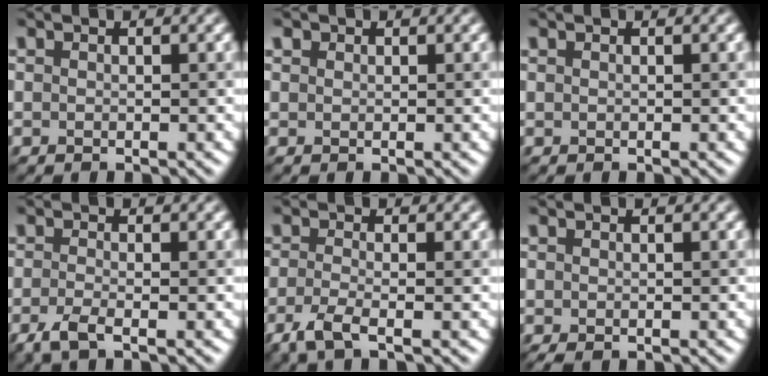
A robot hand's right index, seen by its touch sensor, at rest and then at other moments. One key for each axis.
{"total": 0.7, "fx": 0.5, "fy": 0.4, "fz": 0.1, "tx": 0.000, "ty": 0.002, "tz": 0.004}
{"total": 0.0}
{"total": 2.3, "fx": -1.5, "fy": 0.5, "fz": 1.7, "tx": -0.043, "ty": -0.007, "tz": -0.036}
{"total": 2.8, "fx": -1.7, "fy": 0.6, "fz": 2.1, "tx": -0.050, "ty": -0.009, "tz": -0.044}
{"total": 1.3, "fx": -0.8, "fy": 0.6, "fz": 0.7, "tx": -0.021, "ty": -0.004, "tz": -0.016}